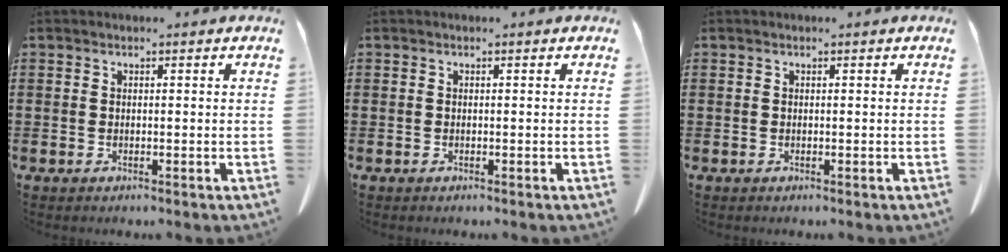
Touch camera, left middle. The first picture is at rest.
{"total": 0.0}
{"total": 0.0}